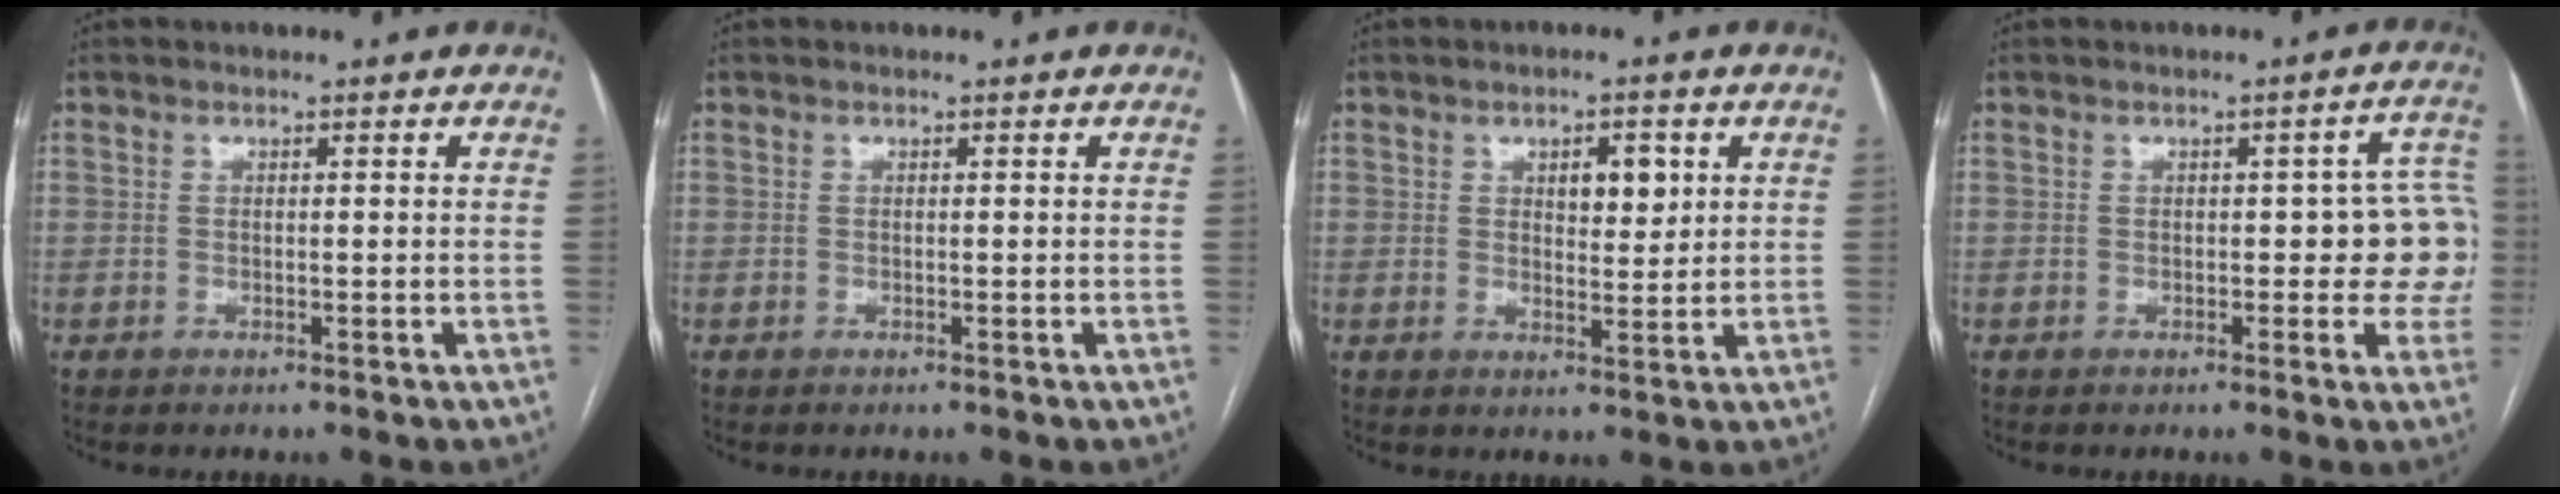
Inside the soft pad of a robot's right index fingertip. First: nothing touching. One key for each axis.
{"total": 0.0}
{"total": 4.5, "fx": 1.6, "fy": 2.2, "fz": 3.6, "tx": -0.049, "ty": 0.004, "tz": 0.026}
{"total": 7.9, "fx": -0.2, "fy": 3.5, "fz": 7.1, "tx": -0.057, "ty": 0.027, "tz": -0.002}